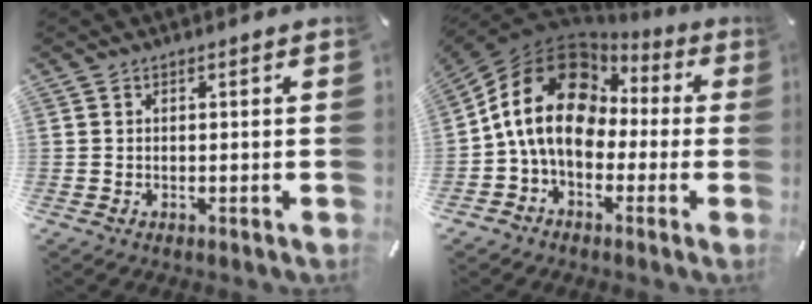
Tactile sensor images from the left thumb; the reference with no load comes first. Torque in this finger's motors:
{"motor_torque": [1.13, 1.99, 1.77, -1.00, 0.84]}